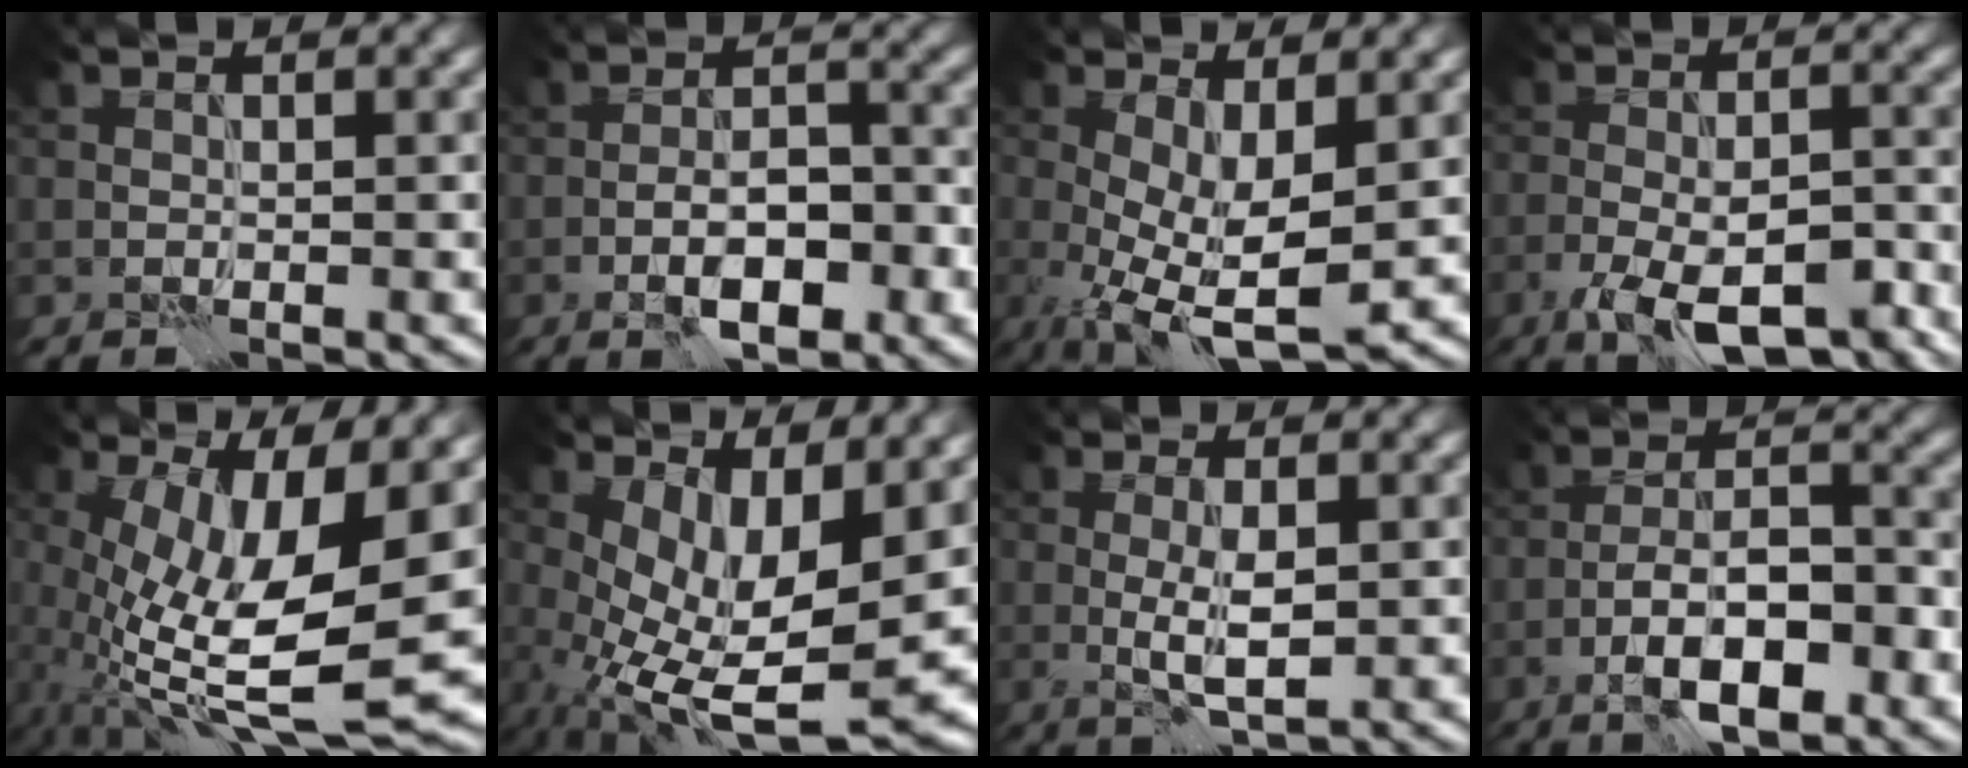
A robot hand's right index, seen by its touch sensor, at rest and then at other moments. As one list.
[{"total": 4.8, "force": [-2.4, 1.8, 3.8], "torque": [-0.056, 0.006, -0.042]}, {"total": 7.9, "force": [-1.7, 3.1, 7.1], "torque": [-0.141, -0.016, -0.024]}, {"total": 9.2, "force": [-5.7, 3.3, 6.4], "torque": [-0.103, -0.007, -0.093]}, {"total": 13.4, "force": [-1.6, 4.6, 12.5], "torque": [-0.234, -0.019, -0.020]}, {"total": 9.3, "force": [-0.1, 3.8, 8.5], "torque": [-0.165, -0.021, 0.005]}, {"total": 3.2, "force": [-0.3, 0.8, 3.1], "torque": [-0.057, -0.004, -0.003]}, {"total": 6.5, "force": [-3.4, 2.0, 5.2], "torque": [-0.083, 0.009, -0.061]}]